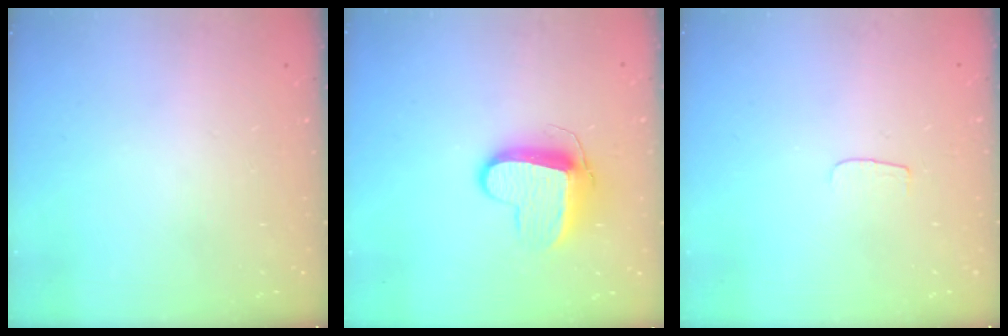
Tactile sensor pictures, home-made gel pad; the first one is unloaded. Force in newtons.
{"total": 10.9, "press": 10.8, "slide": 0.6}
{"total": 3.5, "press": 3.4, "slide": 0.4}